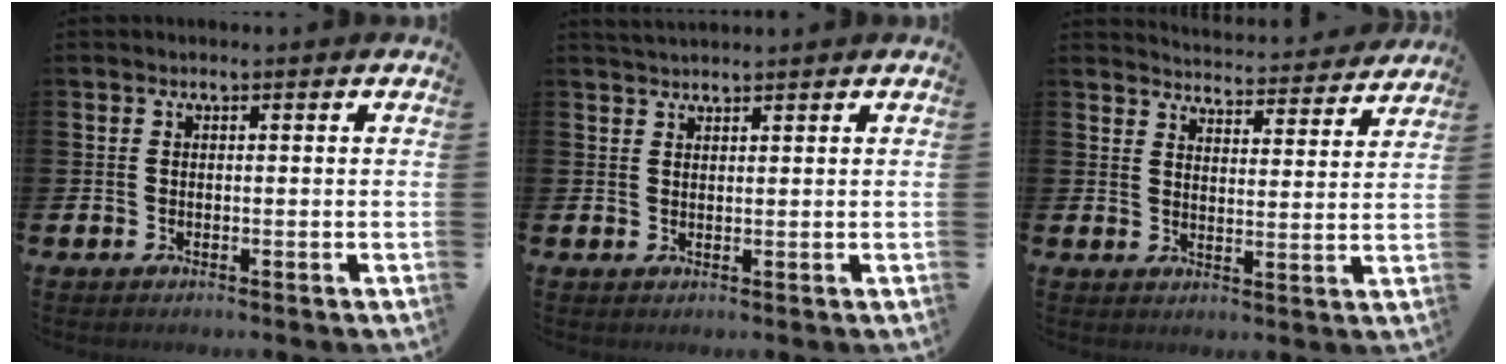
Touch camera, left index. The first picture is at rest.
{"total": 1.9, "force": [1.9, 0.3, 0.4], "torque": [-0.008, -0.001, 0.034]}
{"total": 4.6, "force": [4.6, 0.4, 0.1], "torque": [-0.015, -0.040, 0.079]}